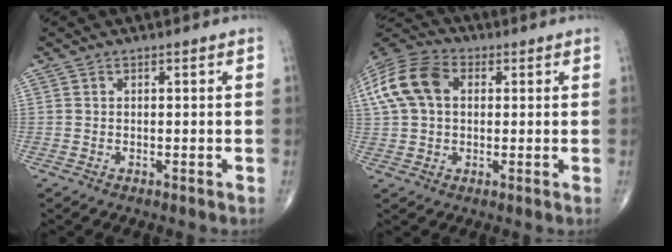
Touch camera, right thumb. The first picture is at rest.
{"total": 13.5, "force": [2.8, 9.3, 9.3], "torque": [-0.191, 0.028, 0.045]}